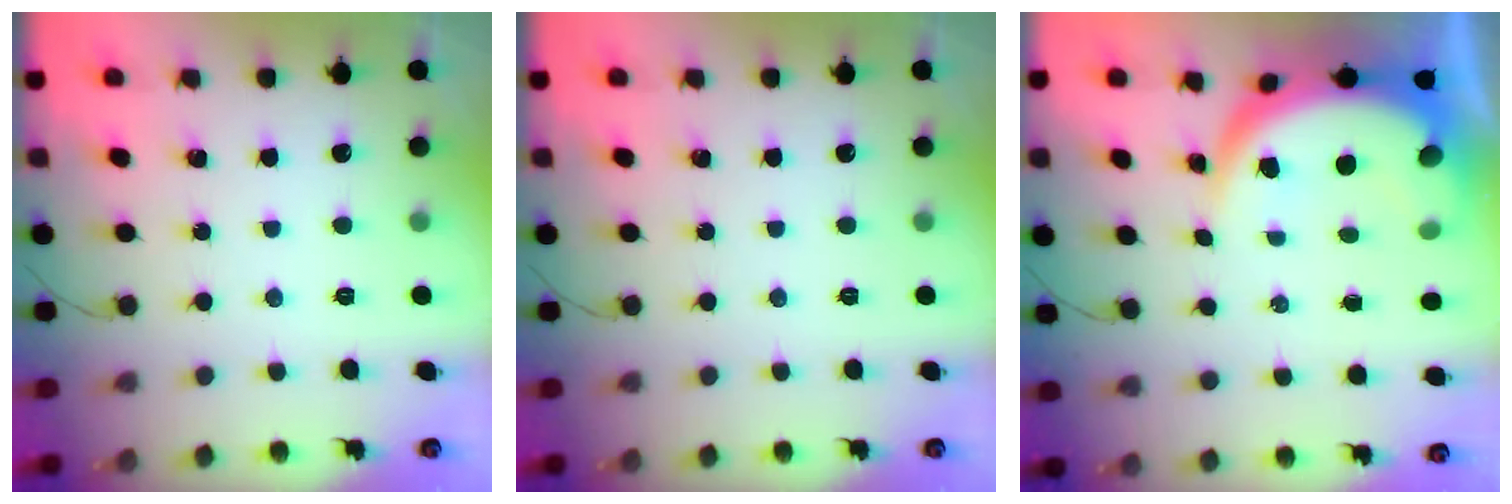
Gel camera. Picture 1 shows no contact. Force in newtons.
{"total": 0.0}
{"total": 9.5, "press": 9.5, "slide": 1.2}